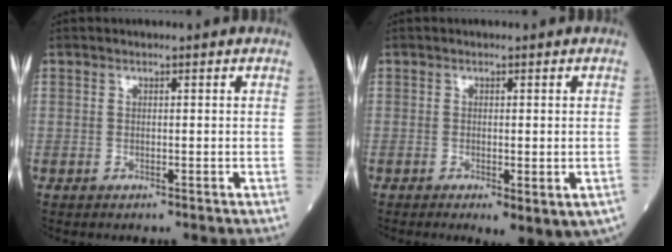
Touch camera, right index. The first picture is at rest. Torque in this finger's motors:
{"motor_torque": [0.32, -0.46, 0.20, 0.07]}